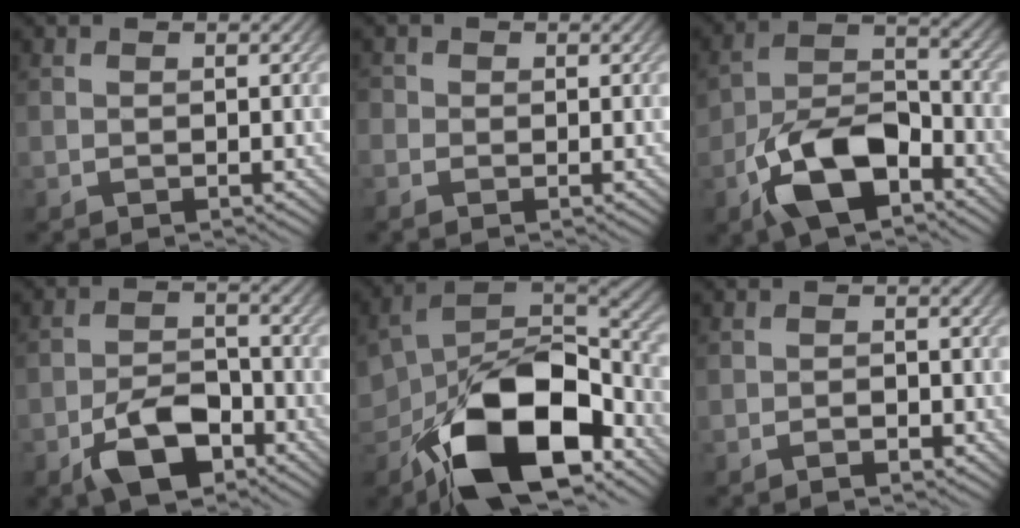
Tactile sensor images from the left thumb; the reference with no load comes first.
{"total": 1.1, "force": [-0.1, 1.0, 0.1], "torque": [0.002, -0.002, -0.007]}
{"total": 11.1, "force": [-6.0, 5.6, 7.4], "torque": [-0.150, 0.000, -0.123]}
{"total": 7.6, "force": [-4.5, 3.8, 4.8], "torque": [-0.088, 0.001, -0.092]}
{"total": 17.0, "force": [-8.4, 10.0, 11.0], "torque": [-0.176, -0.051, -0.146]}
{"total": 1.3, "force": [-0.9, 0.6, 0.7], "torque": [-0.013, 0.000, -0.016]}